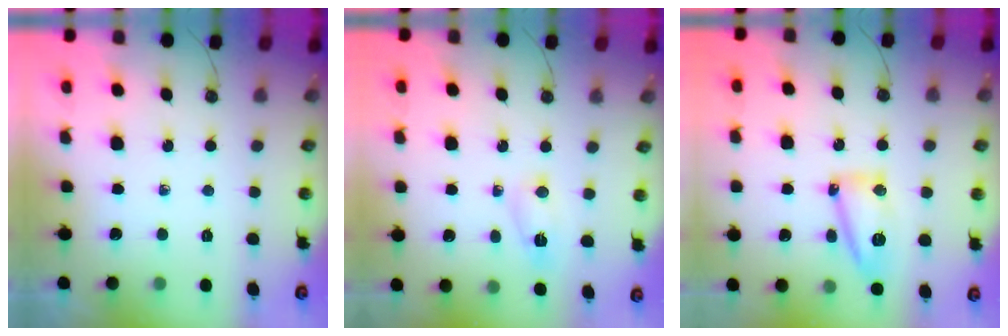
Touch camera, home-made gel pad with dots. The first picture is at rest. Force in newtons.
{"total": 3.0, "press": 2.9, "slide": 0.6}
{"total": 11.0, "press": 10.9, "slide": 0.8}